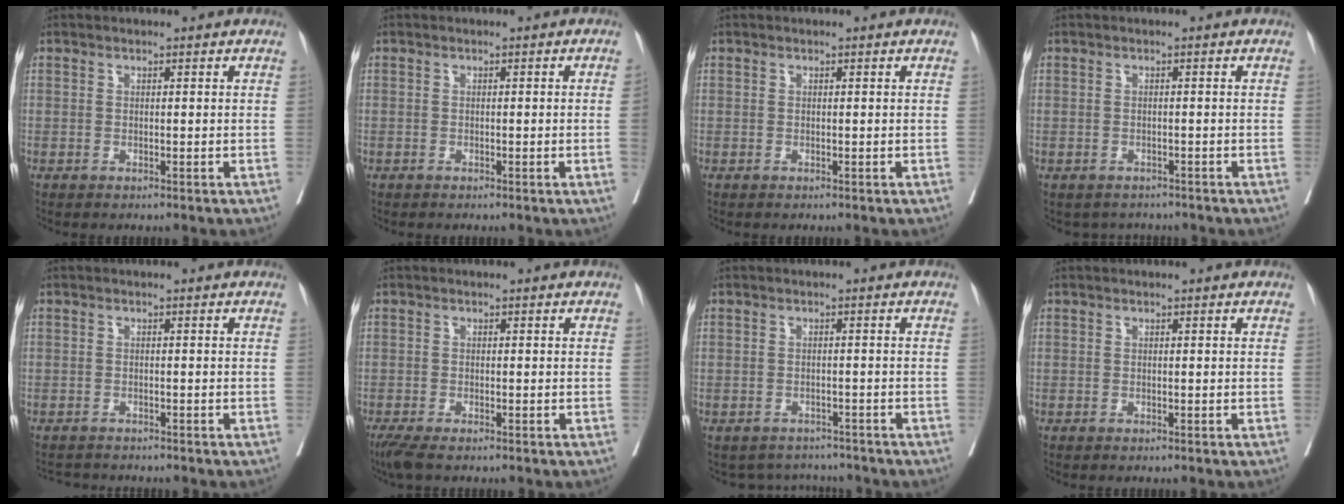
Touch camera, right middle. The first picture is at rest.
{"total": 0.8, "force": [-0.2, -0.2, 0.7], "torque": [-0.008, 0.002, -0.002]}
{"total": 0.0}
{"total": 2.9, "force": [-2.6, 1.4, 0.0], "torque": [0.000, 0.004, -0.036]}
{"total": 2.6, "force": [-2.6, 0.5, 0.2], "torque": [0.001, -0.008, -0.040]}
{"total": 3.1, "force": [-2.3, 0.4, 1.9], "torque": [-0.038, -0.011, -0.044]}
{"total": 4.4, "force": [-4.1, 1.5, -0.6], "torque": [0.011, 0.014, -0.053]}
{"total": 0.0}